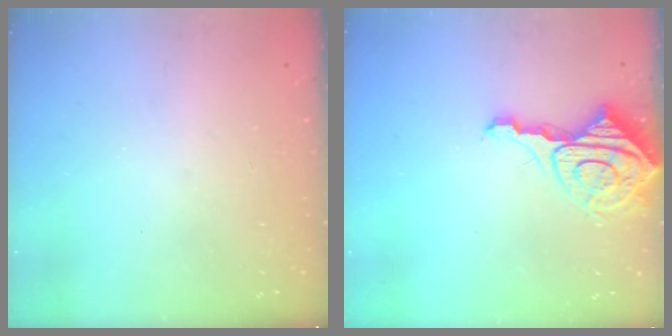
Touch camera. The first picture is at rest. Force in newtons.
{"total": 11.0, "press": 10.9, "slide": 1.0}